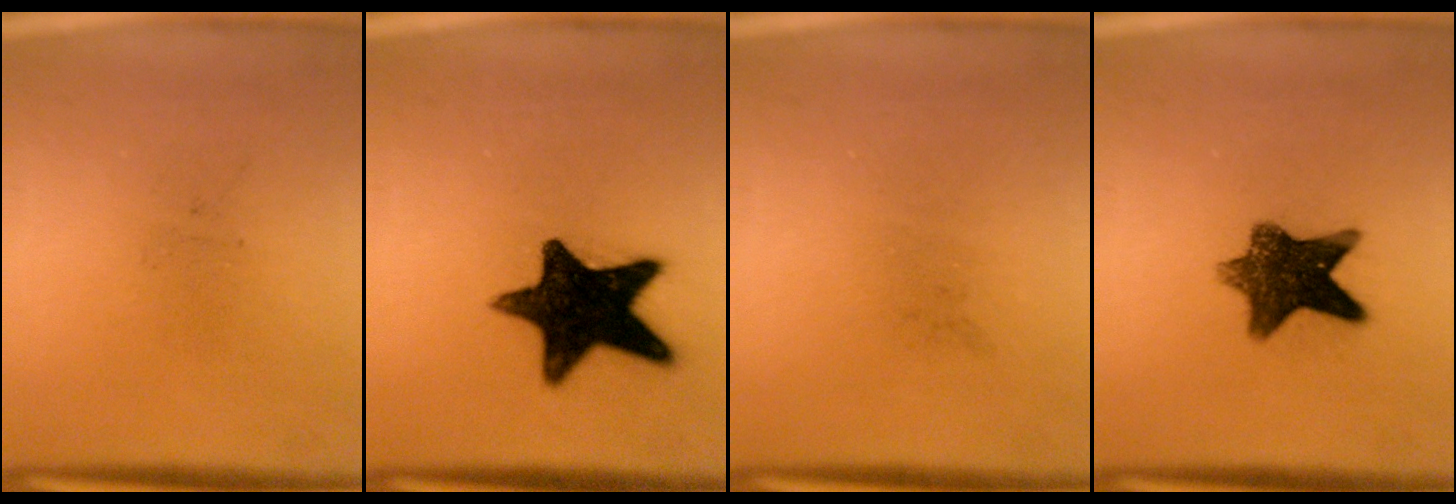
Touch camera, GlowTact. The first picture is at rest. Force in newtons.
{"total": 16.1}
{"total": 0.0}
{"total": 9.7}